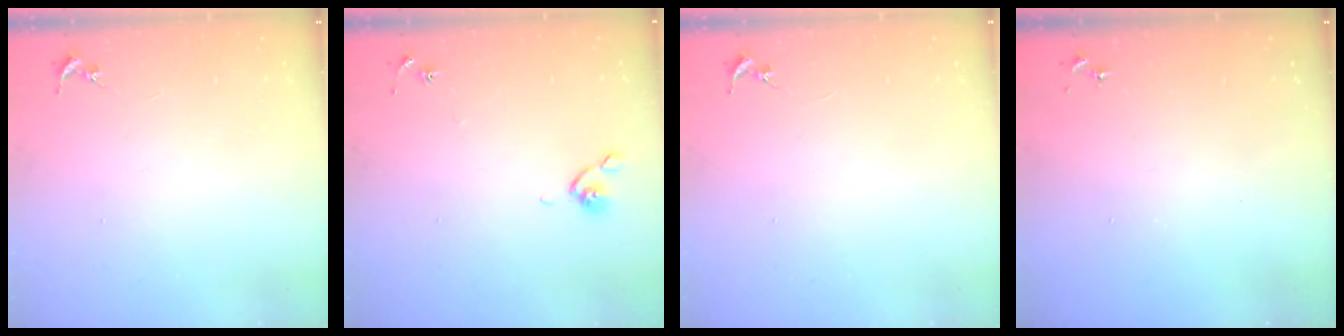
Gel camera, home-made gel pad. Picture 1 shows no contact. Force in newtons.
{"total": 5.9, "press": 5.8, "slide": 0.8}
{"total": 0.0}
{"total": 0.0}